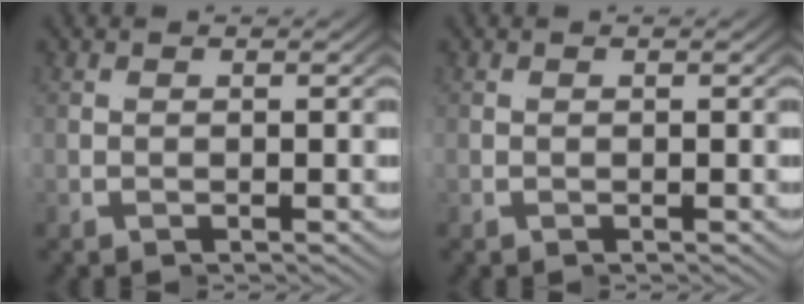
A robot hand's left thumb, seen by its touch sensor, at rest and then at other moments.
{"total": 0.0}